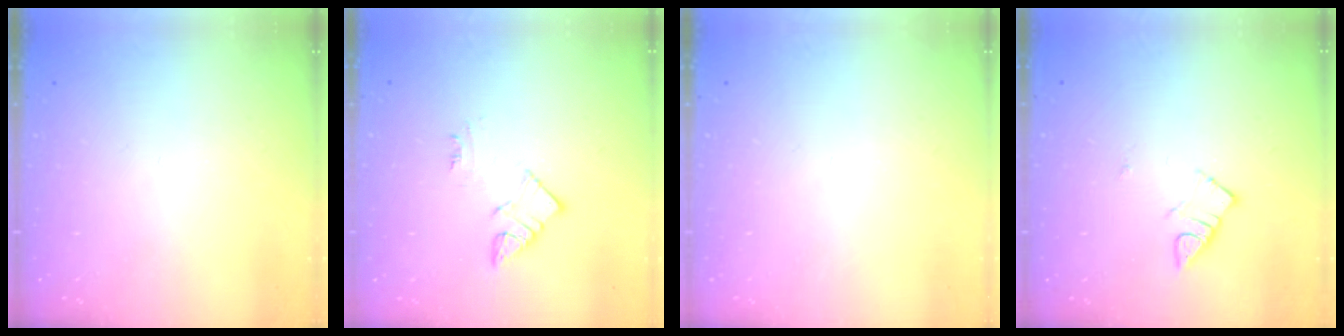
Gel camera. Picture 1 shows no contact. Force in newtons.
{"total": 6.9, "press": 6.8, "slide": 0.3}
{"total": 0.0}
{"total": 3.3, "press": 3.3, "slide": 0.2}